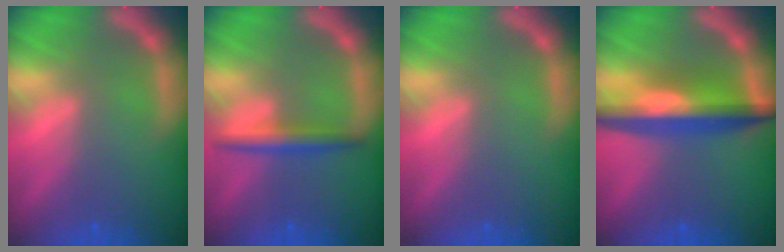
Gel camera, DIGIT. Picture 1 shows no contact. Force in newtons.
{"total": 3.0}
{"total": 0.0}
{"total": 8.1}